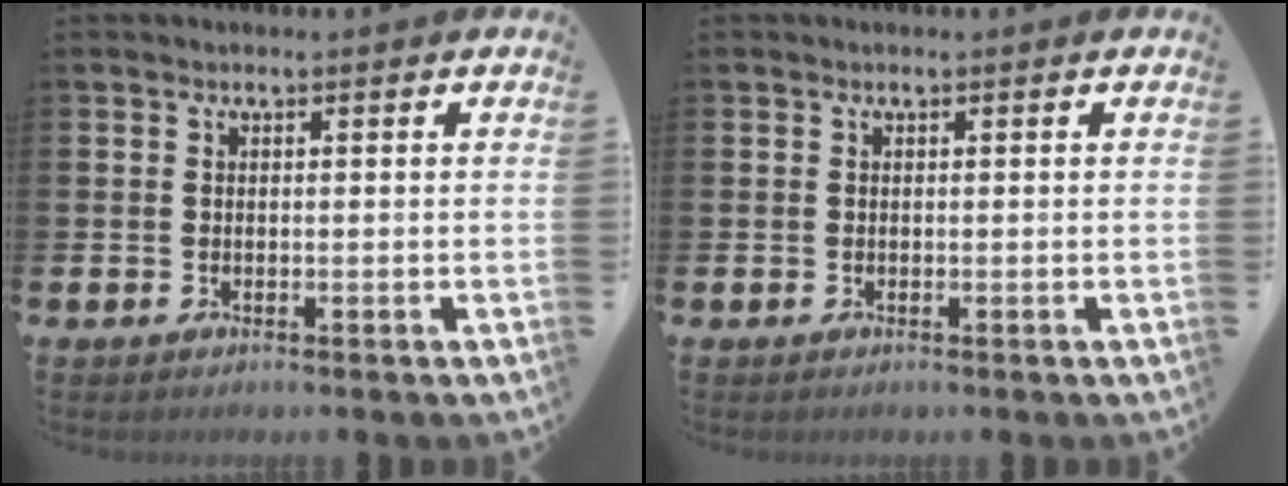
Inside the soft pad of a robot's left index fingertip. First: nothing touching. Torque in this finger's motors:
{"motor_torque": [0.00, 0.00, 0.00, 0.00]}